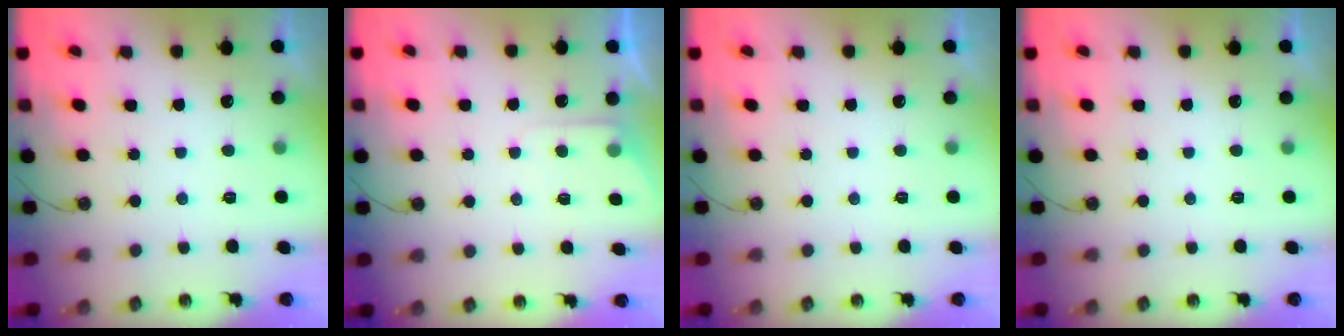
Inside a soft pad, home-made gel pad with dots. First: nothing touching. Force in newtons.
{"total": 4.2, "press": 4.2, "slide": 0.7}
{"total": 0.0}
{"total": 0.0}